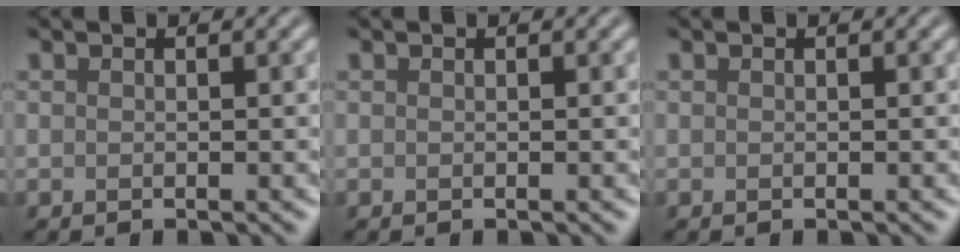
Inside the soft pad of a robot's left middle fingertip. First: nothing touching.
{"total": 0.0}
{"total": 0.0}